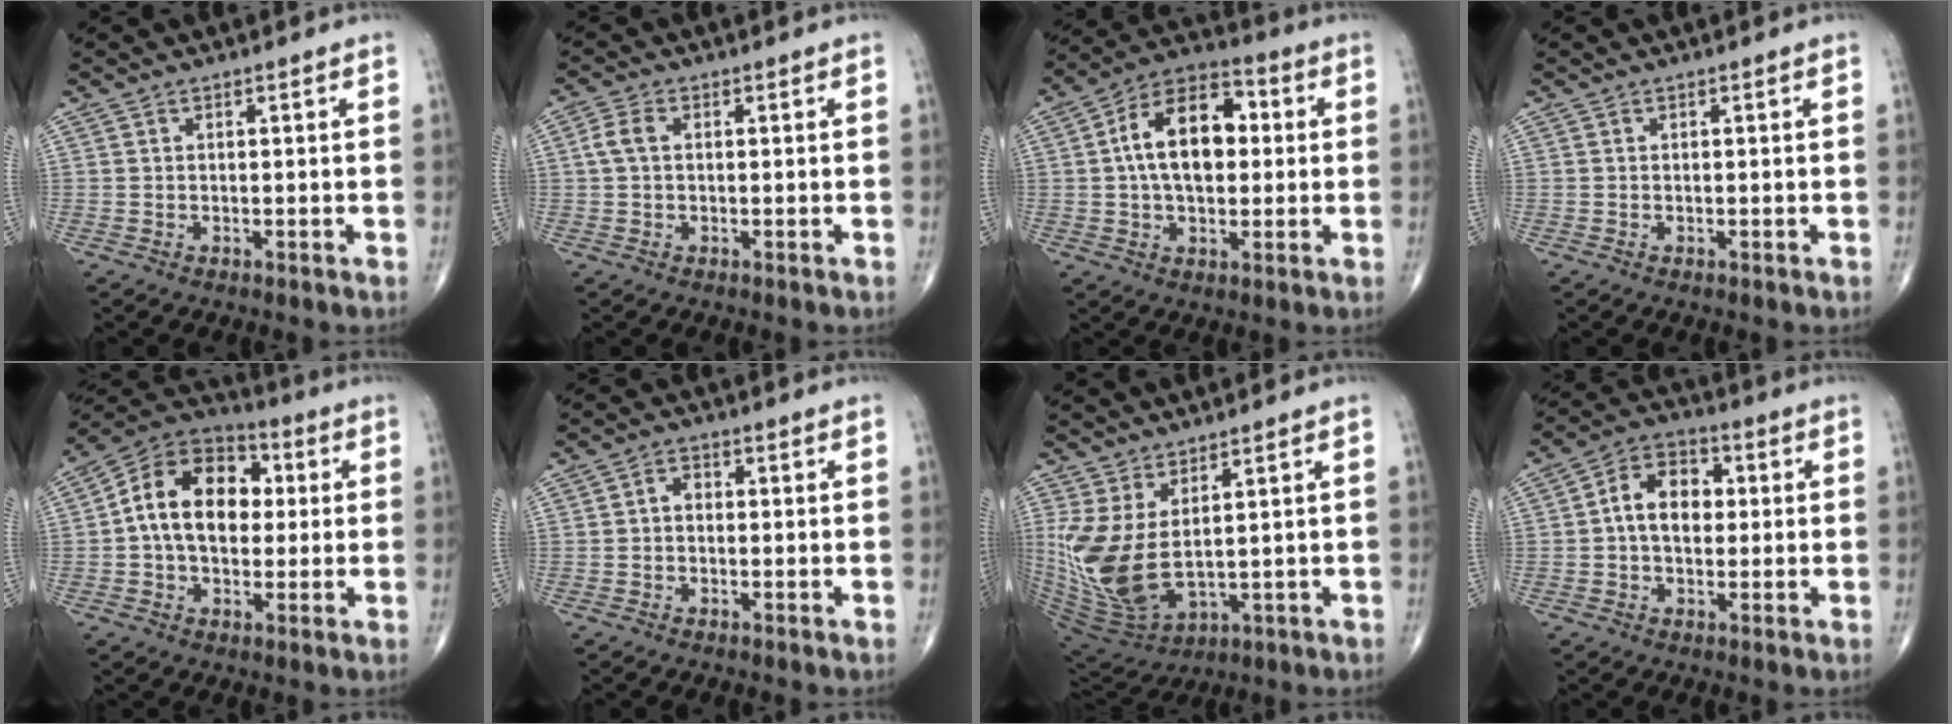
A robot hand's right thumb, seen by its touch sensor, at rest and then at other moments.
{"total": 3.2, "force": [0.3, 2.0, 2.5], "torque": [-0.059, 0.008, 0.003]}
{"total": 15.5, "force": [1.7, 9.4, 12.2], "torque": [-0.185, 0.027, 0.020]}
{"total": 0.0}
{"total": 16.1, "force": [1.4, 11.1, 11.5], "torque": [-0.164, 0.031, 0.012]}
{"total": 2.4, "force": [-0.1, 1.9, 1.6], "torque": [-0.017, 0.013, -0.009]}
{"total": 13.0, "force": [2.6, 6.0, 11.2], "torque": [-0.248, -0.031, 0.076]}
{"total": 9.6, "force": [0.7, 6.7, 6.8], "torque": [-0.095, 0.025, 0.003]}